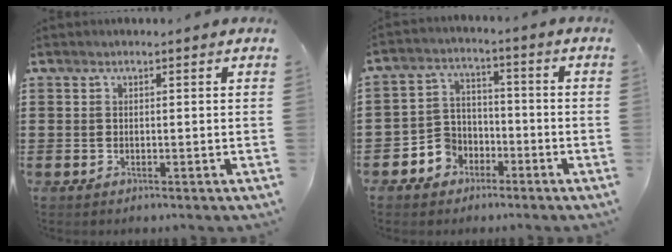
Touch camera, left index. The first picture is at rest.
{"total": 5.0, "force": [-2.8, 4.0, 0.9], "torque": [-0.041, 0.005, -0.059]}